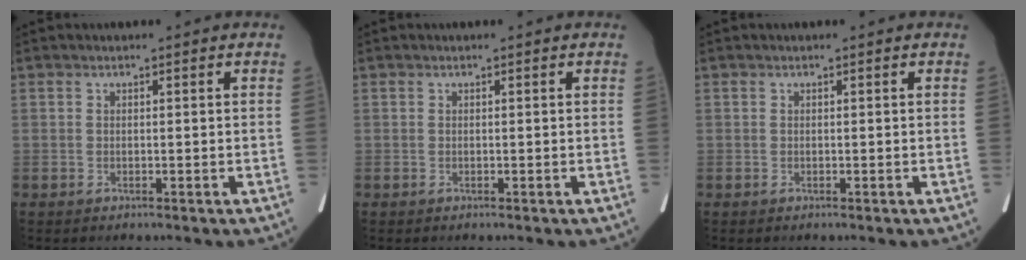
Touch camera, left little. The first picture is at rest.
{"total": 0.0}
{"total": 0.0}